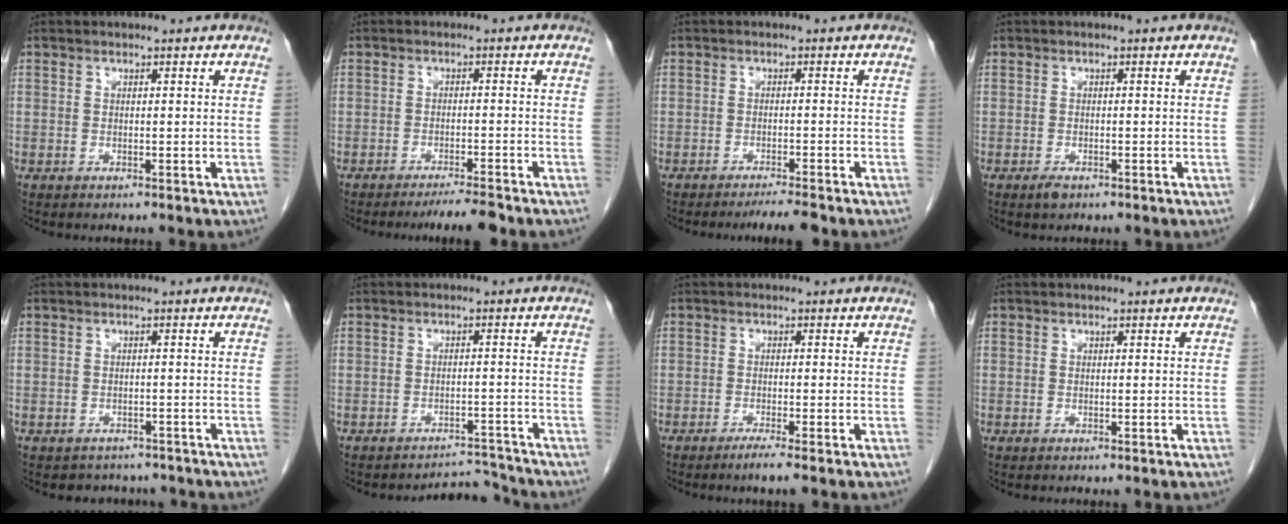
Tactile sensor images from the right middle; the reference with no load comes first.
{"total": 3.7, "force": [-3.3, -0.5, 1.6], "torque": [-0.021, -0.011, -0.055]}
{"total": 3.1, "force": [-2.8, -0.5, 1.3], "torque": [-0.020, -0.010, -0.046]}
{"total": 1.2, "force": [-0.8, 0.5, 0.7], "torque": [-0.015, -0.001, -0.011]}
{"total": 4.7, "force": [-4.0, 2.4, 0.2], "torque": [0.001, 0.009, -0.045]}
{"total": 4.0, "force": [-3.8, -0.3, -1.3], "torque": [0.025, 0.011, -0.051]}
{"total": 2.1, "force": [-1.5, -0.5, 1.4], "torque": [-0.030, -0.006, -0.028]}
{"total": 0.0}